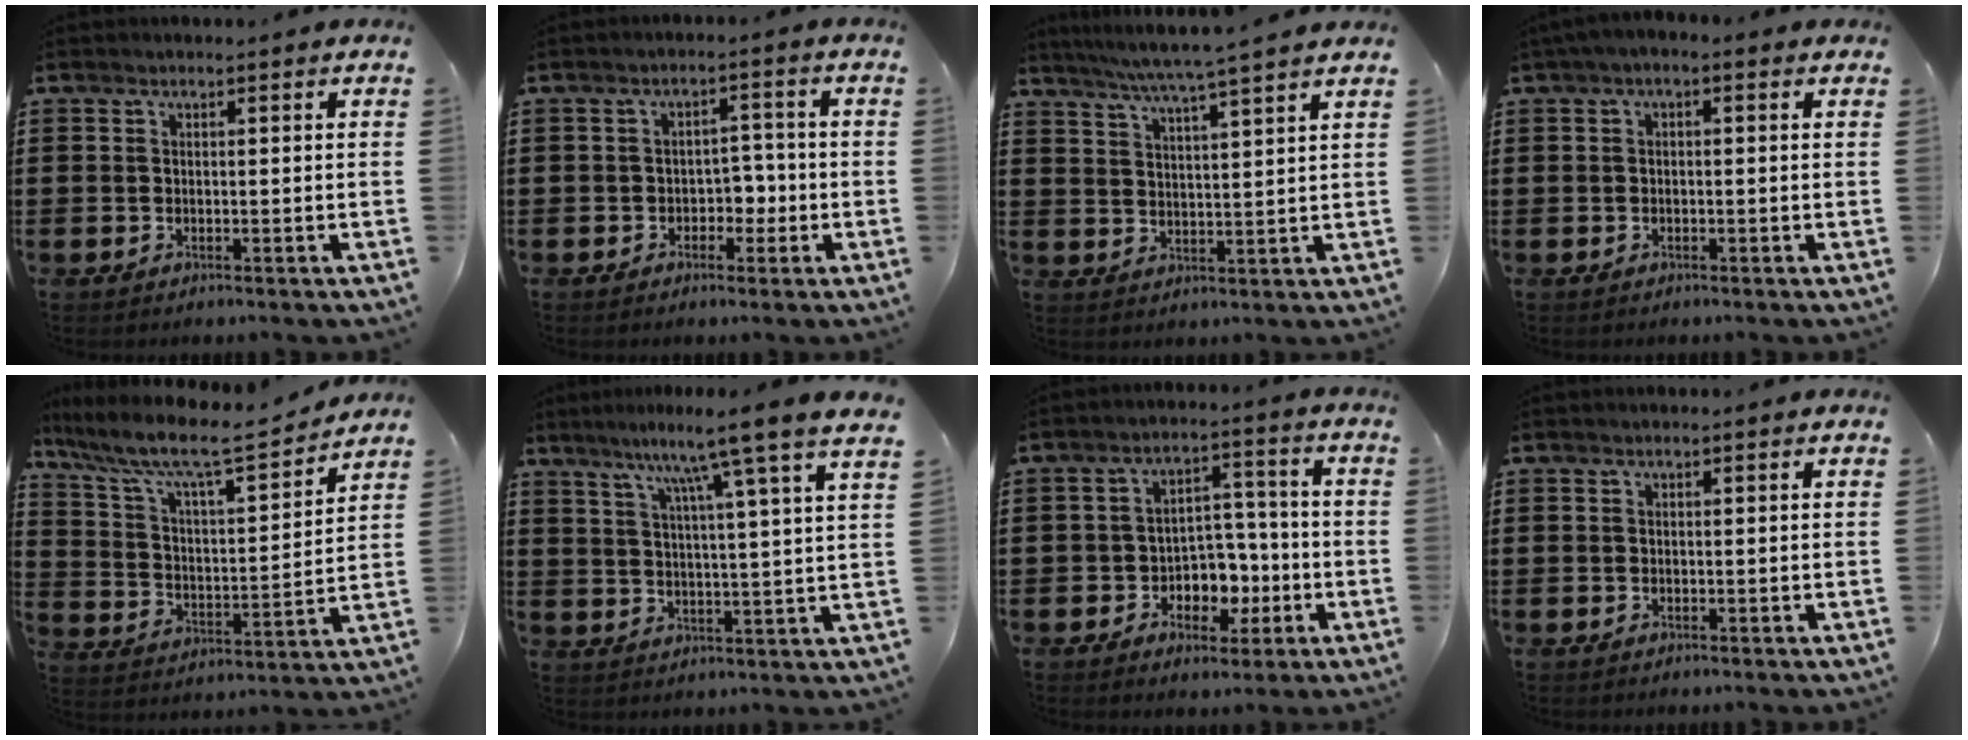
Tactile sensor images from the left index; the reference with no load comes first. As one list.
[{"total": 3.5, "force": [-1.4, 2.6, 2.0], "torque": [-0.036, 0.003, -0.034]}, {"total": 5.3, "force": [4.7, -1.2, 2.3], "torque": [-0.058, -0.026, 0.079]}, {"total": 1.4, "force": [-0.8, 0.5, 1.0], "torque": [-0.025, -0.001, -0.018]}, {"total": 8.1, "force": [6.7, 1.0, 4.4], "torque": [-0.117, -0.046, 0.106]}, {"total": 8.6, "force": [6.5, -1.7, 5.3], "torque": [-0.112, -0.037, 0.096]}, {"total": 5.6, "force": [-2.0, 4.4, 2.7], "torque": [-0.048, 0.012, -0.038]}, {"total": 0.0}]